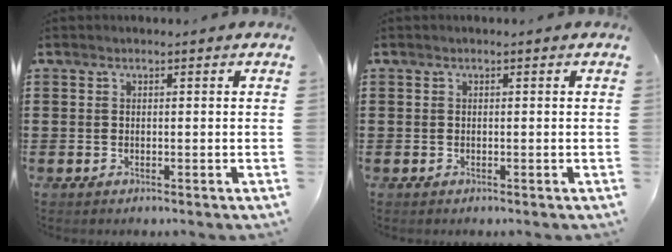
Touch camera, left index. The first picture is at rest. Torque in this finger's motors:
{"motor_torque": [0.01, -0.01, -0.01, -0.01]}